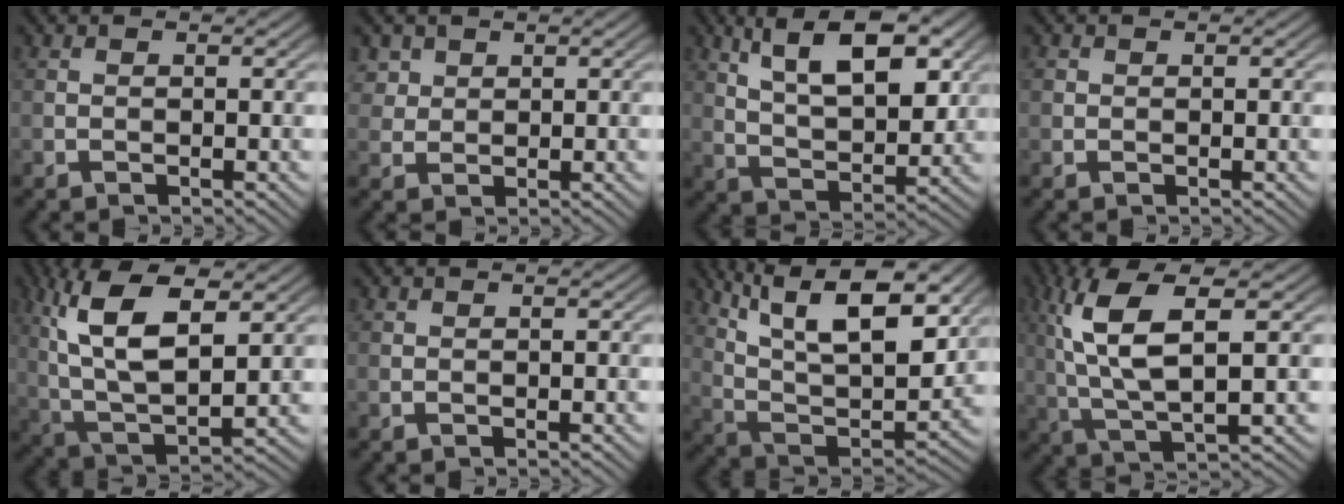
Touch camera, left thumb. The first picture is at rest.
{"total": 2.1, "force": [1.3, 1.6, 0.5], "torque": [-0.019, -0.012, 0.038]}
{"total": 10.8, "force": [5.0, 4.4, 8.5], "torque": [-0.140, -0.005, 0.091]}
{"total": 0.0}
{"total": 13.0, "force": [4.4, 5.5, 10.9], "torque": [-0.230, 0.003, 0.089]}
{"total": 0.6, "force": [-0.2, -0.5, -0.2], "torque": [0.012, 0.001, -0.003]}
{"total": 17.7, "force": [10.1, 6.8, 12.9], "torque": [-0.238, 0.001, 0.161]}
{"total": 10.2, "force": [2.4, 2.9, 9.5], "torque": [-0.203, 0.011, 0.050]}